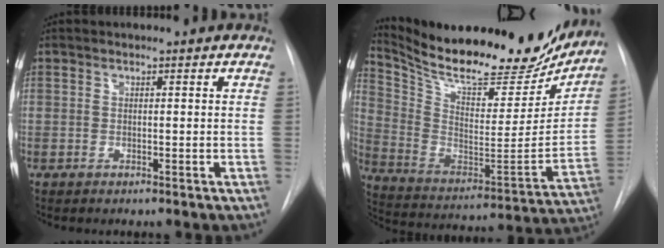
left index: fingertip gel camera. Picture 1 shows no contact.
{"total": 26.8, "force": [23.5, 6.5, 11.3], "torque": [-0.195, -0.044, 0.346]}